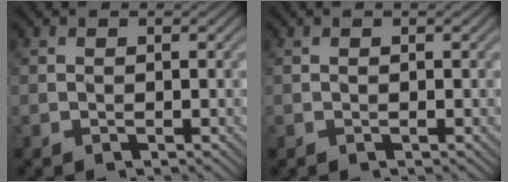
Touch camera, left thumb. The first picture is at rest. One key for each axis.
{"total": 0.0}